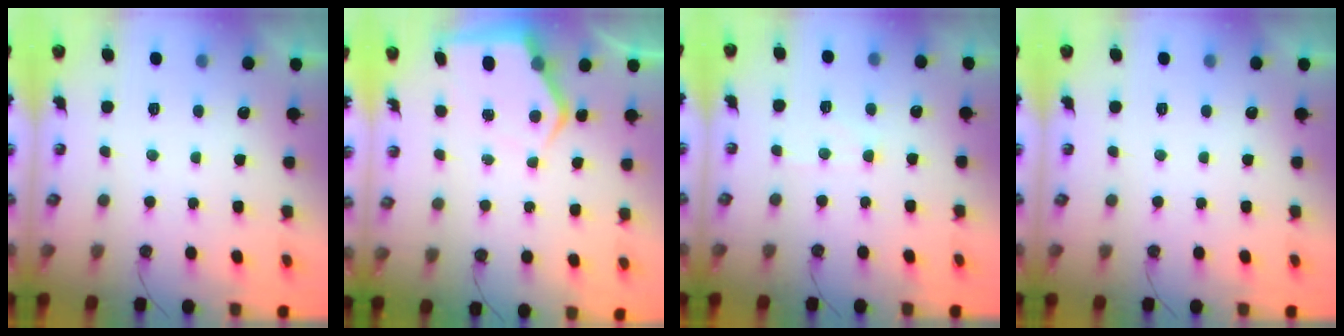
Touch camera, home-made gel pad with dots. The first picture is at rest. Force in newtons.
{"total": 6.4, "press": 6.4, "slide": 0.4}
{"total": 5.4, "press": 5.3, "slide": 0.7}
{"total": 0.0}